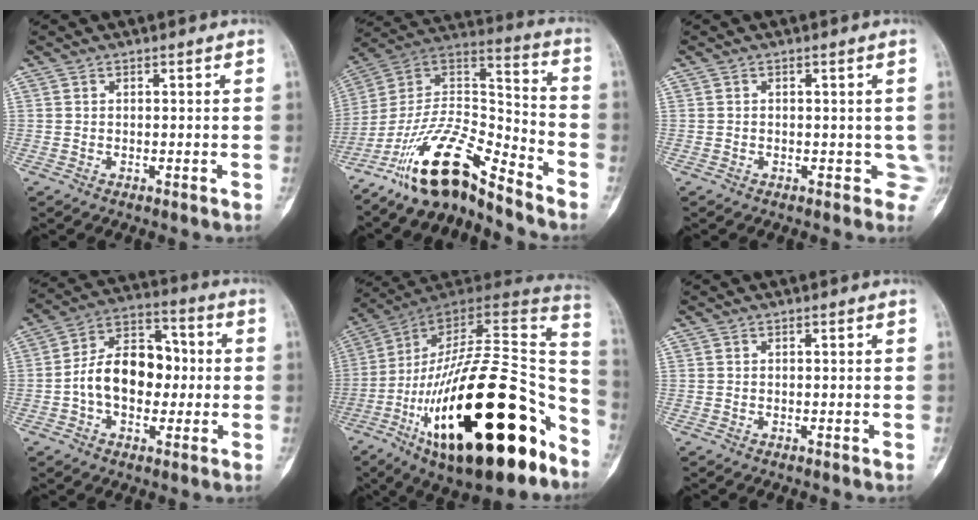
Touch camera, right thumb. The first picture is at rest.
{"total": 16.7, "force": [-13.0, 4.3, 9.5], "torque": [-0.161, 0.103, -0.243]}
{"total": 2.2, "force": [-0.4, 1.8, 1.2], "torque": [0.008, 0.003, -0.006]}
{"total": 14.1, "force": [-1.0, 9.5, 10.4], "torque": [-0.149, 0.042, -0.024]}
{"total": 36.0, "force": [-15.5, 14.0, 29.4], "torque": [-0.432, 0.057, -0.244]}
{"total": 0.0}